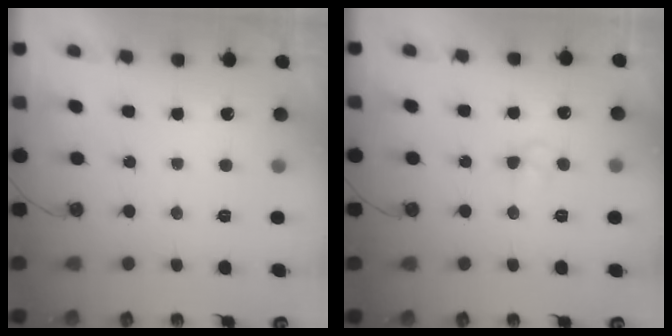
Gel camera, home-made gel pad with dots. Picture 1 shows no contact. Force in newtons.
{"total": 4.2, "press": 4.2, "slide": 0.8}